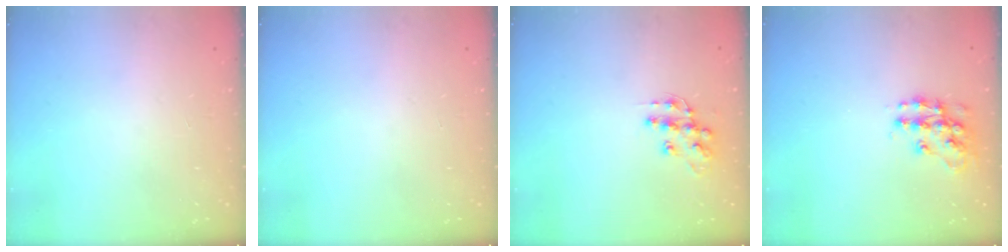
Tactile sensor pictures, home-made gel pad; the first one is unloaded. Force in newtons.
{"total": 0.0}
{"total": 10.6, "press": 10.6, "slide": 0.6}
{"total": 12.2, "press": 12.1, "slide": 0.6}